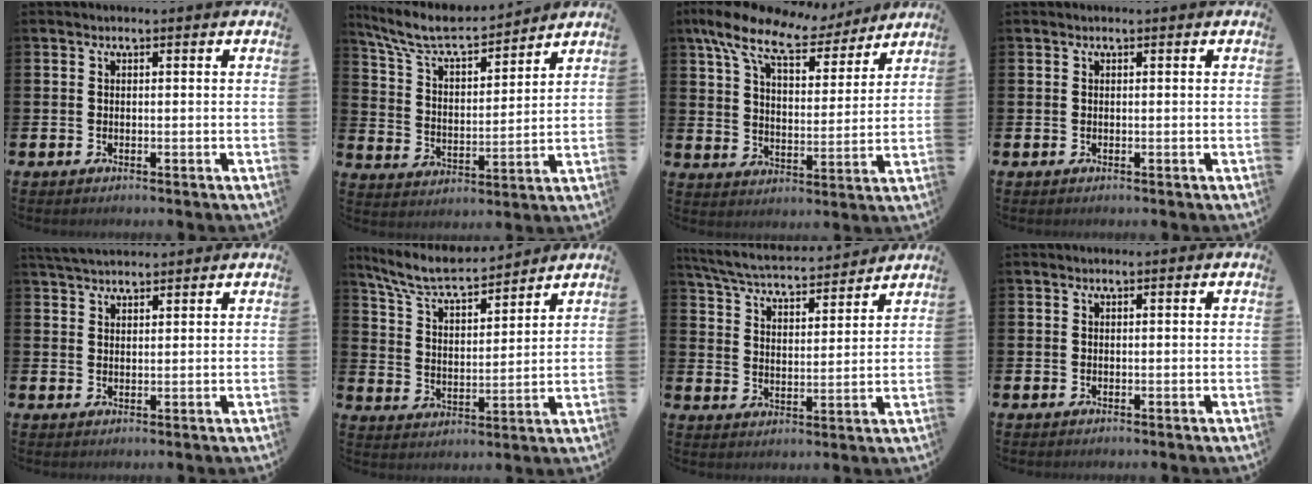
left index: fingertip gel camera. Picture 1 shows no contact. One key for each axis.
{"total": 8.5, "fx": 7.7, "fy": 1.7, "fz": 3.2, "tx": -0.101, "ty": -0.048, "tz": 0.135}
{"total": 11.9, "fx": 9.7, "fy": 4.2, "fz": 5.4, "tx": -0.126, "ty": -0.051, "tz": 0.170}
{"total": 0.0}
{"total": 3.6, "fx": 3.4, "fy": 0.8, "fz": 0.9, "tx": -0.024, "ty": -0.009, "tz": 0.064}
{"total": 7.7, "fx": 7.1, "fy": 1.2, "fz": 2.7, "tx": -0.087, "ty": -0.041, "tz": 0.125}
{"total": 5.5, "fx": 5.3, "fy": 0.7, "fz": 1.3, "tx": -0.054, "ty": -0.040, "tz": 0.089}
{"total": 0.0}